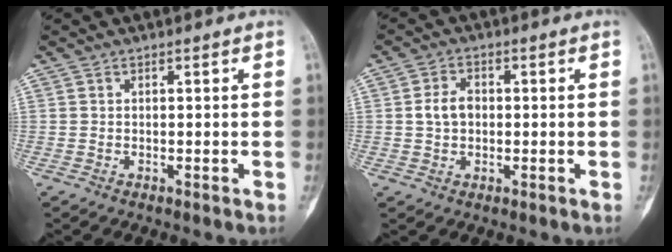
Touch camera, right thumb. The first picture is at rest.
{"total": 4.3, "force": [0.2, 3.2, 2.9], "torque": [-0.051, 0.011, 0.000]}